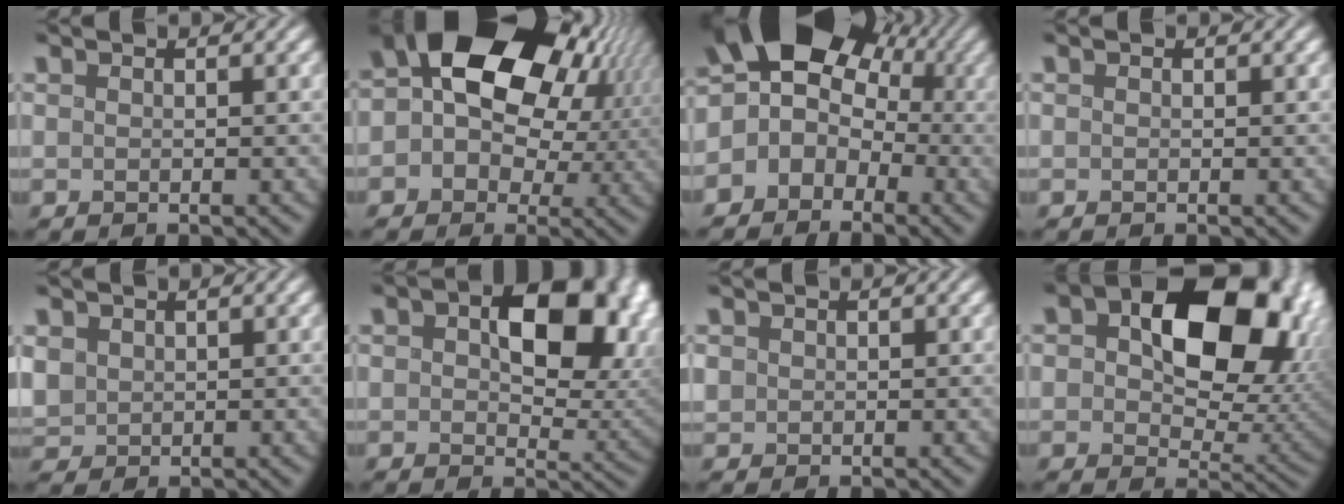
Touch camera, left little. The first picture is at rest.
{"total": 20.8, "force": [5.6, 16.0, 12.0], "torque": [-0.206, 0.046, 0.059]}
{"total": 15.1, "force": [3.2, 13.1, 6.8], "torque": [-0.141, 0.043, 0.006]}
{"total": 0.0}
{"total": 2.8, "force": [0.3, 2.4, 1.4], "torque": [-0.045, 0.000, 0.005]}
{"total": 12.9, "force": [2.9, 8.1, 9.6], "torque": [-0.113, -0.006, 0.047]}
{"total": 1.0, "force": [-0.1, 1.0, 0.3], "torque": [-0.010, -0.003, -0.001]}
{"total": 15.9, "force": [4.6, 10.0, 11.5], "torque": [-0.144, -0.001, 0.078]}